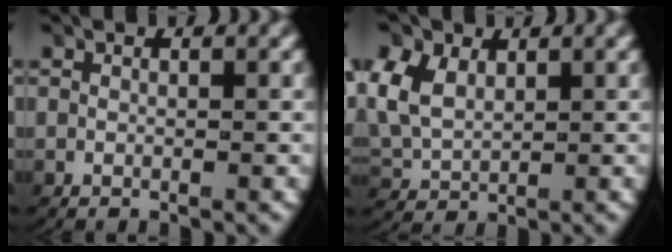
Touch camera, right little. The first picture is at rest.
{"total": 5.0, "force": [1.0, 4.1, 2.6], "torque": [-0.083, -0.008, 0.028]}